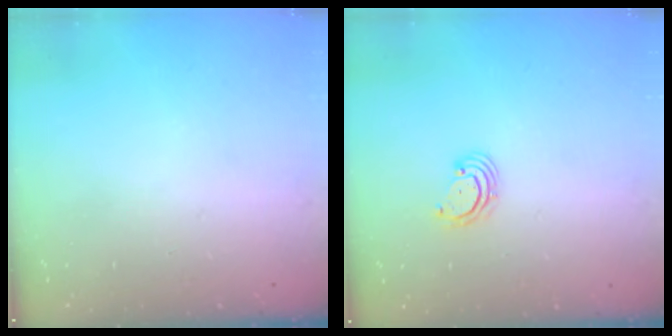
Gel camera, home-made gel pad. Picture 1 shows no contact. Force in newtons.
{"total": 2.7, "press": 2.6, "slide": 0.6}